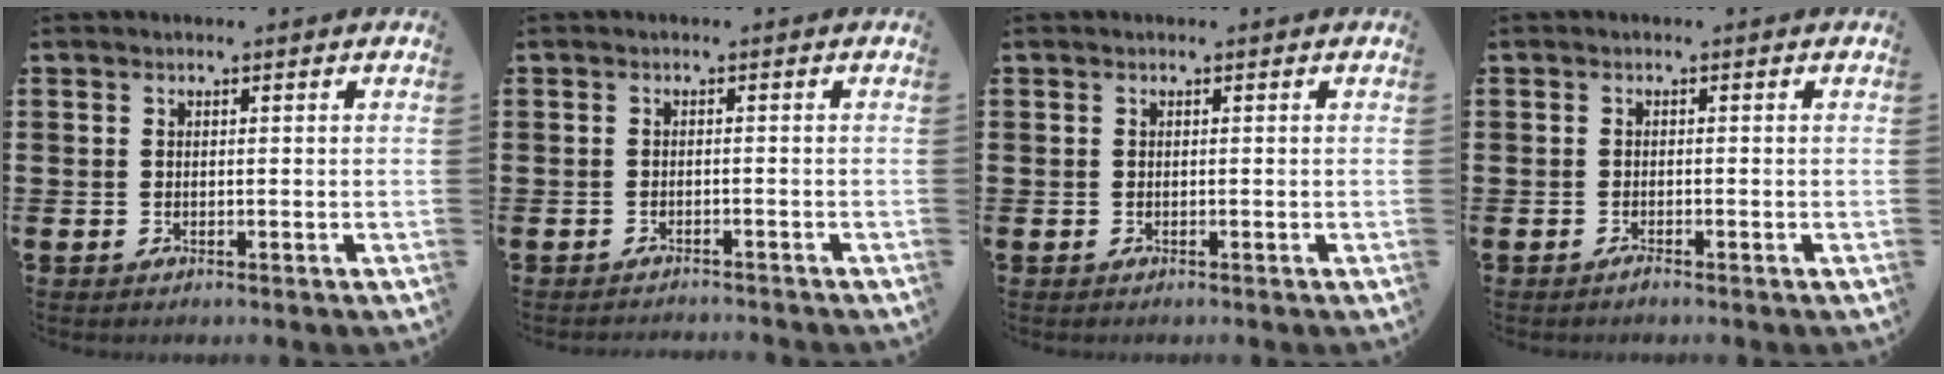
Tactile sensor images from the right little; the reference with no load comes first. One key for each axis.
{"total": 1.0, "fx": -1.0, "fy": -0.1, "fz": -0.1, "tx": 0.000, "ty": 0.001, "tz": -0.021}
{"total": 0.0}
{"total": 0.7, "fx": -0.5, "fy": 0.1, "fz": 0.4, "tx": 0.000, "ty": -0.006, "tz": -0.012}